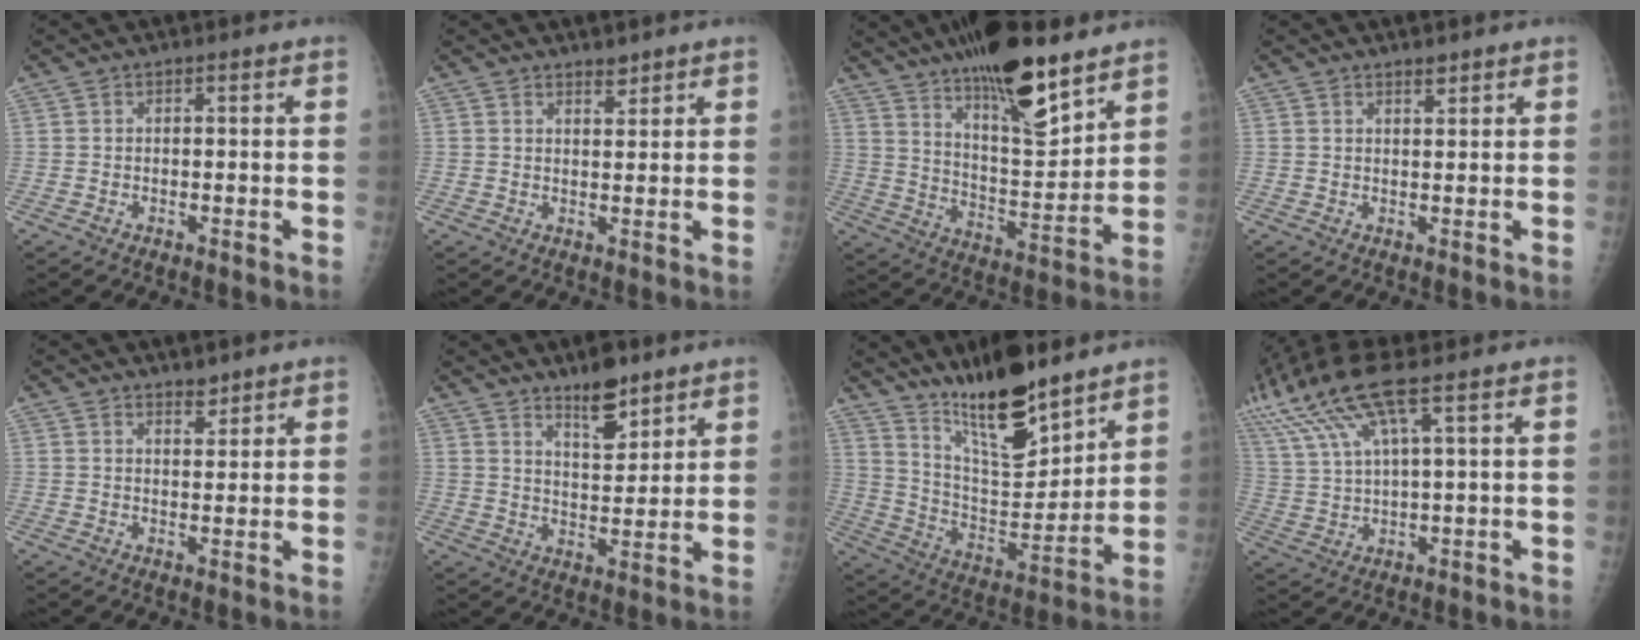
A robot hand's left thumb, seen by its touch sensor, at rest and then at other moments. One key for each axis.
{"total": 2.2, "fx": 1.9, "fy": 0.7, "fz": 0.7, "tx": 0.000, "ty": -0.016, "tz": 0.030}
{"total": 20.0, "fx": 13.9, "fy": 5.4, "fz": 13.3, "tx": -0.192, "ty": -0.080, "tz": 0.234}
{"total": 1.7, "fx": 1.5, "fy": 0.5, "fz": 0.7, "tx": -0.004, "ty": -0.012, "tz": 0.024}
{"total": 2.4, "fx": 2.2, "fy": 0.9, "fz": 0.7, "tx": 0.001, "ty": -0.018, "tz": 0.034}
{"total": 8.0, "fx": 6.0, "fy": 2.9, "fz": 4.5, "tx": -0.052, "ty": -0.046, "tz": 0.099}
{"total": 17.5, "fx": 13.4, "fy": 5.0, "fz": 10.2, "tx": -0.133, "ty": -0.092, "tz": 0.239}
{"total": 14.8, "fx": 9.0, "fy": 2.5, "fz": 11.6, "tx": -0.279, "ty": -0.002, "tz": 0.180}